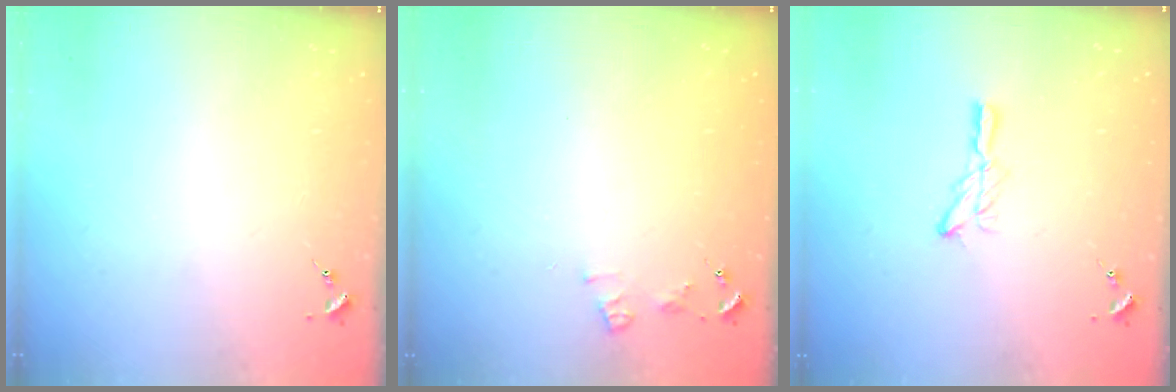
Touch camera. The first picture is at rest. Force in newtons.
{"total": 5.2, "press": 5.2, "slide": 0.7}
{"total": 6.1, "press": 6.0, "slide": 0.7}